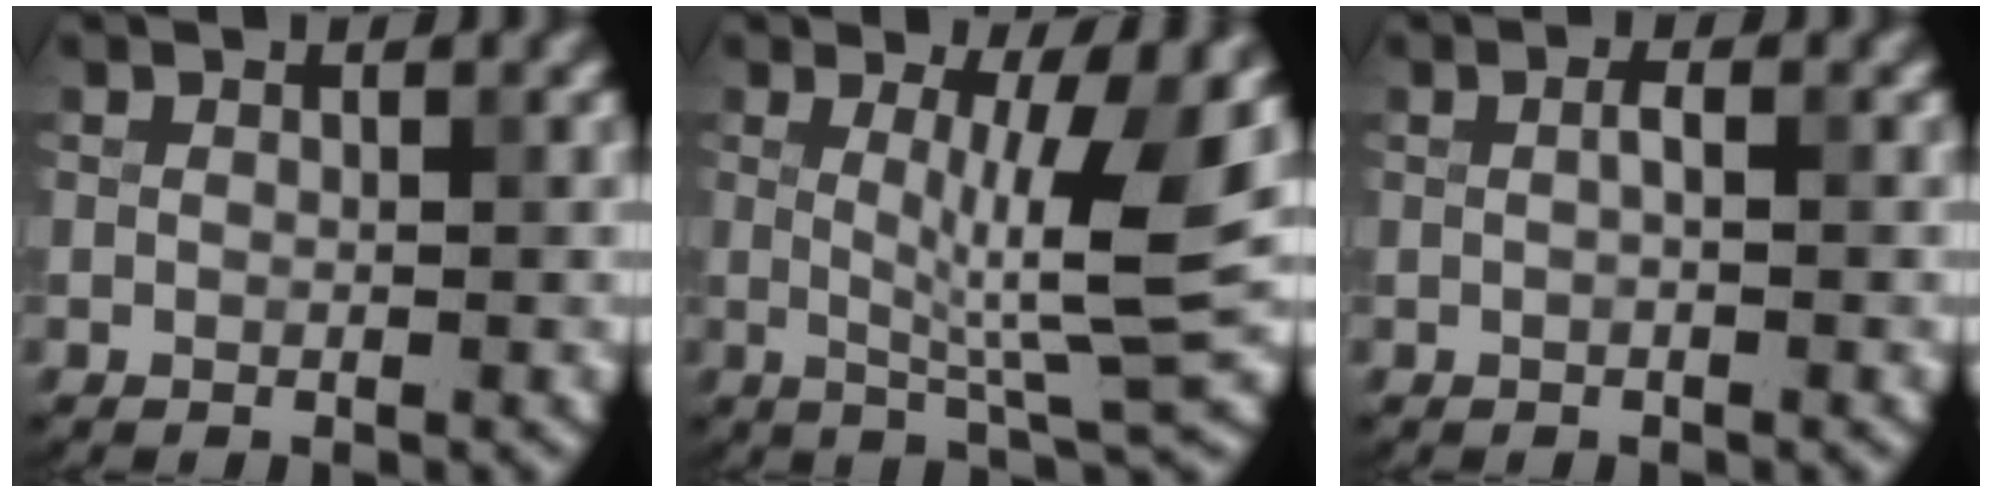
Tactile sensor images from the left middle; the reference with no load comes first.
{"total": 6.1, "force": [0.7, 0.7, 6.0], "torque": [-0.101, -0.013, 0.016]}
{"total": 0.7, "force": [0.1, 0.1, 0.7], "torque": [-0.016, 0.005, 0.003]}